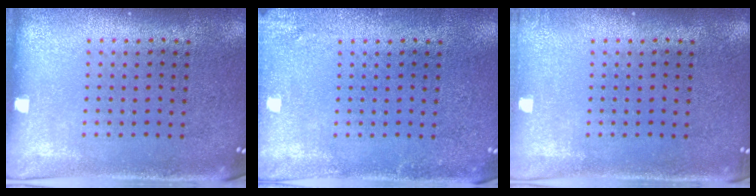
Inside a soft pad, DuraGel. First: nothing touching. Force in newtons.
{"total": 1.6, "press": 1.6, "slide": 0.2}
{"total": 0.7, "press": 0.7, "slide": 0.2}